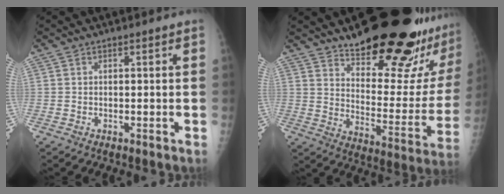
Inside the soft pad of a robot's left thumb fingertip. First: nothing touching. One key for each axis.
{"total": 26.0, "fx": 20.1, "fy": 6.5, "fz": 15.1, "tx": -0.180, "ty": -0.135, "tz": 0.279}